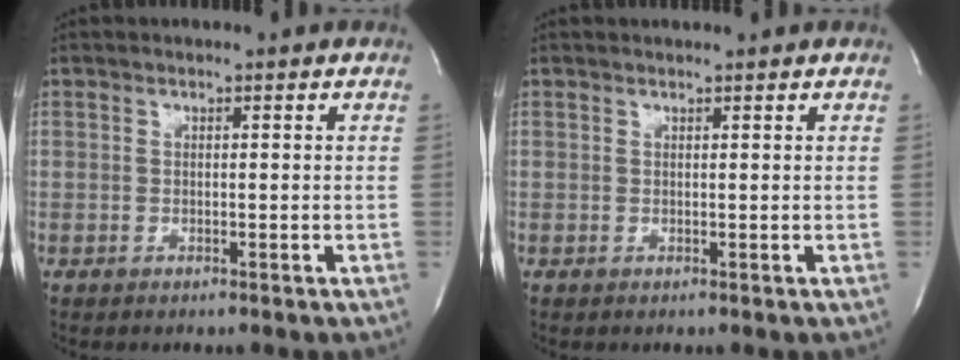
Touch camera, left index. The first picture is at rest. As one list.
[{"total": 1.0, "force": [1.0, -0.1, 0.3], "torque": [-0.006, 0.008, 0.015]}]